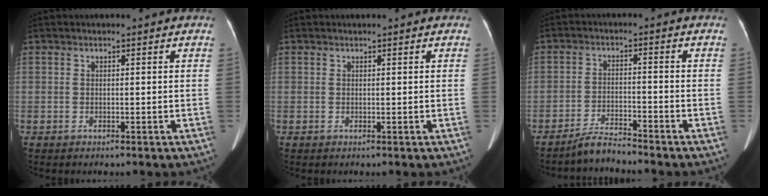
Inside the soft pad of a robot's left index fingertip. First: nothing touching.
{"total": 0.0}
{"total": 3.8, "force": [-3.8, -0.5, 0.4], "torque": [-0.014, -0.019, -0.069]}